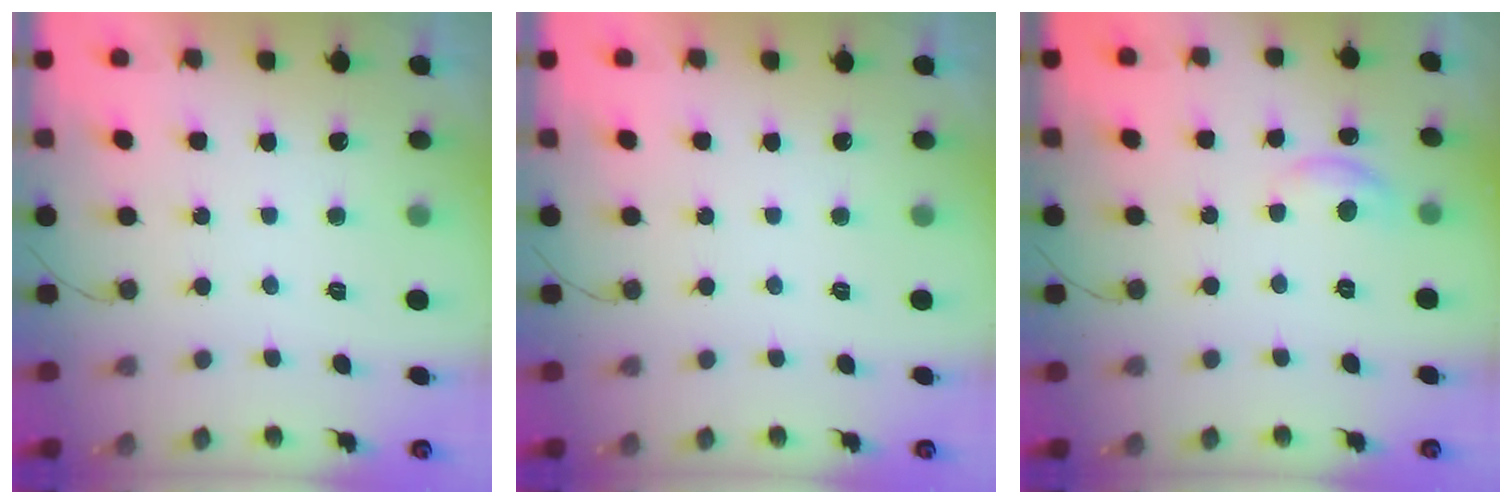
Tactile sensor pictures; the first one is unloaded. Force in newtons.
{"total": 0.0}
{"total": 6.8, "press": 6.8, "slide": 0.5}